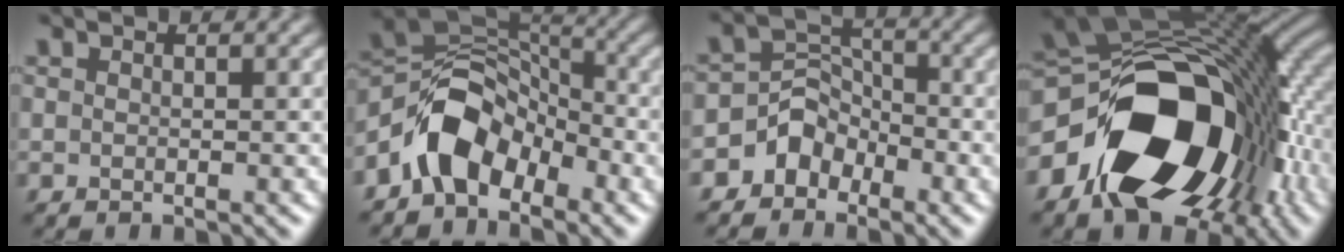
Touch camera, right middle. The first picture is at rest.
{"total": 6.8, "force": [-3.8, 4.3, 3.7], "torque": [-0.048, 0.010, -0.081]}
{"total": 3.5, "force": [-2.2, 2.5, 1.0], "torque": [-0.005, 0.010, -0.045]}
{"total": 18.6, "force": [-5.4, 11.9, 13.3], "torque": [-0.229, -0.026, -0.083]}